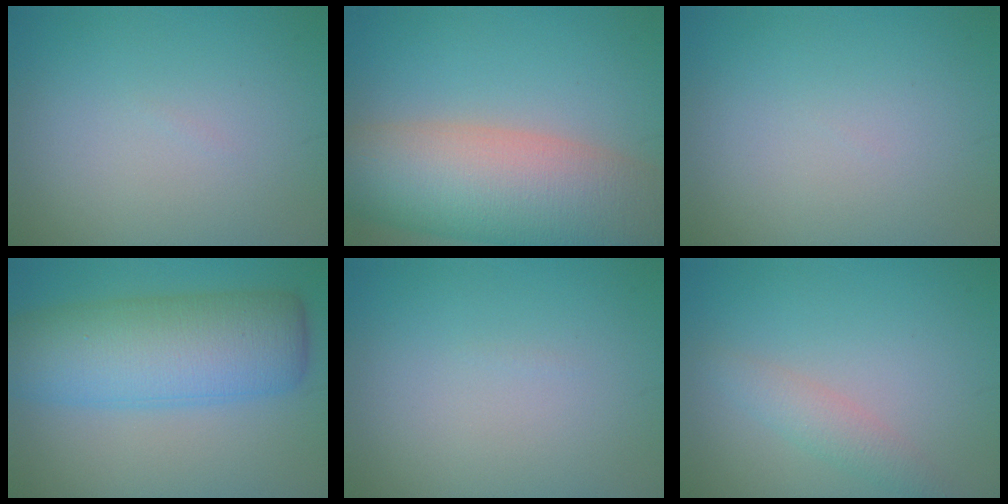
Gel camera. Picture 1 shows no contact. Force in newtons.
{"total": 12.4, "press": 12.4, "slide": 0.5}
{"total": 0.0}
{"total": 10.1, "press": 10.1, "slide": 0.2}
{"total": 0.0}
{"total": 2.0, "press": 2.0, "slide": 0.1}